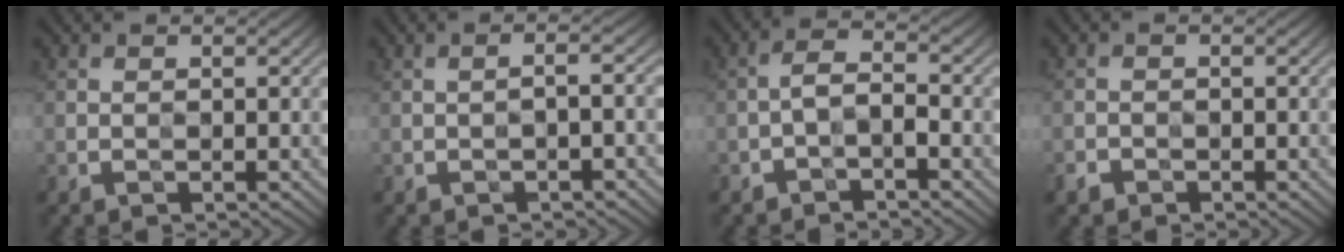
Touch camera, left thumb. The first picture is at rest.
{"total": 1.4, "force": [-0.9, -0.4, 0.9], "torque": [-0.020, 0.009, -0.021]}
{"total": 2.2, "force": [-1.5, 0.4, 1.6], "torque": [-0.031, 0.013, -0.038]}
{"total": 1.2, "force": [-1.1, 0.4, -0.1], "torque": [-0.003, 0.001, -0.028]}